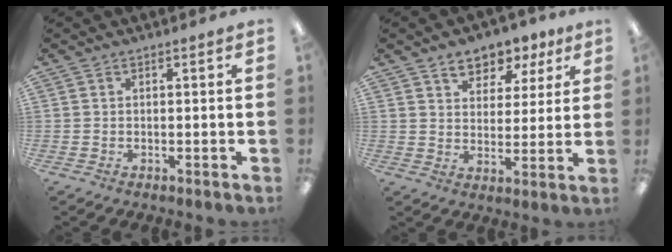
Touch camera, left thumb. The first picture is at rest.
{"total": 7.7, "force": [5.5, 4.7, 2.6], "torque": [-0.038, -0.025, 0.096]}